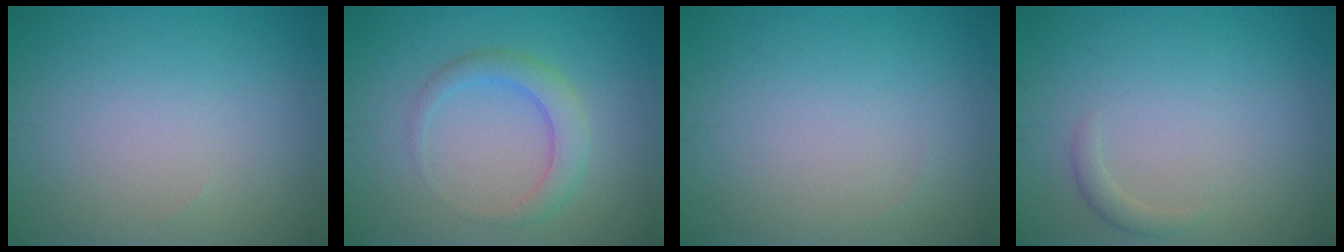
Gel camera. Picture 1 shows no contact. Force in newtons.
{"total": 2.8, "press": 2.8, "slide": 0.1}
{"total": 0.0}
{"total": 1.0, "press": 1.0, "slide": 0.0}